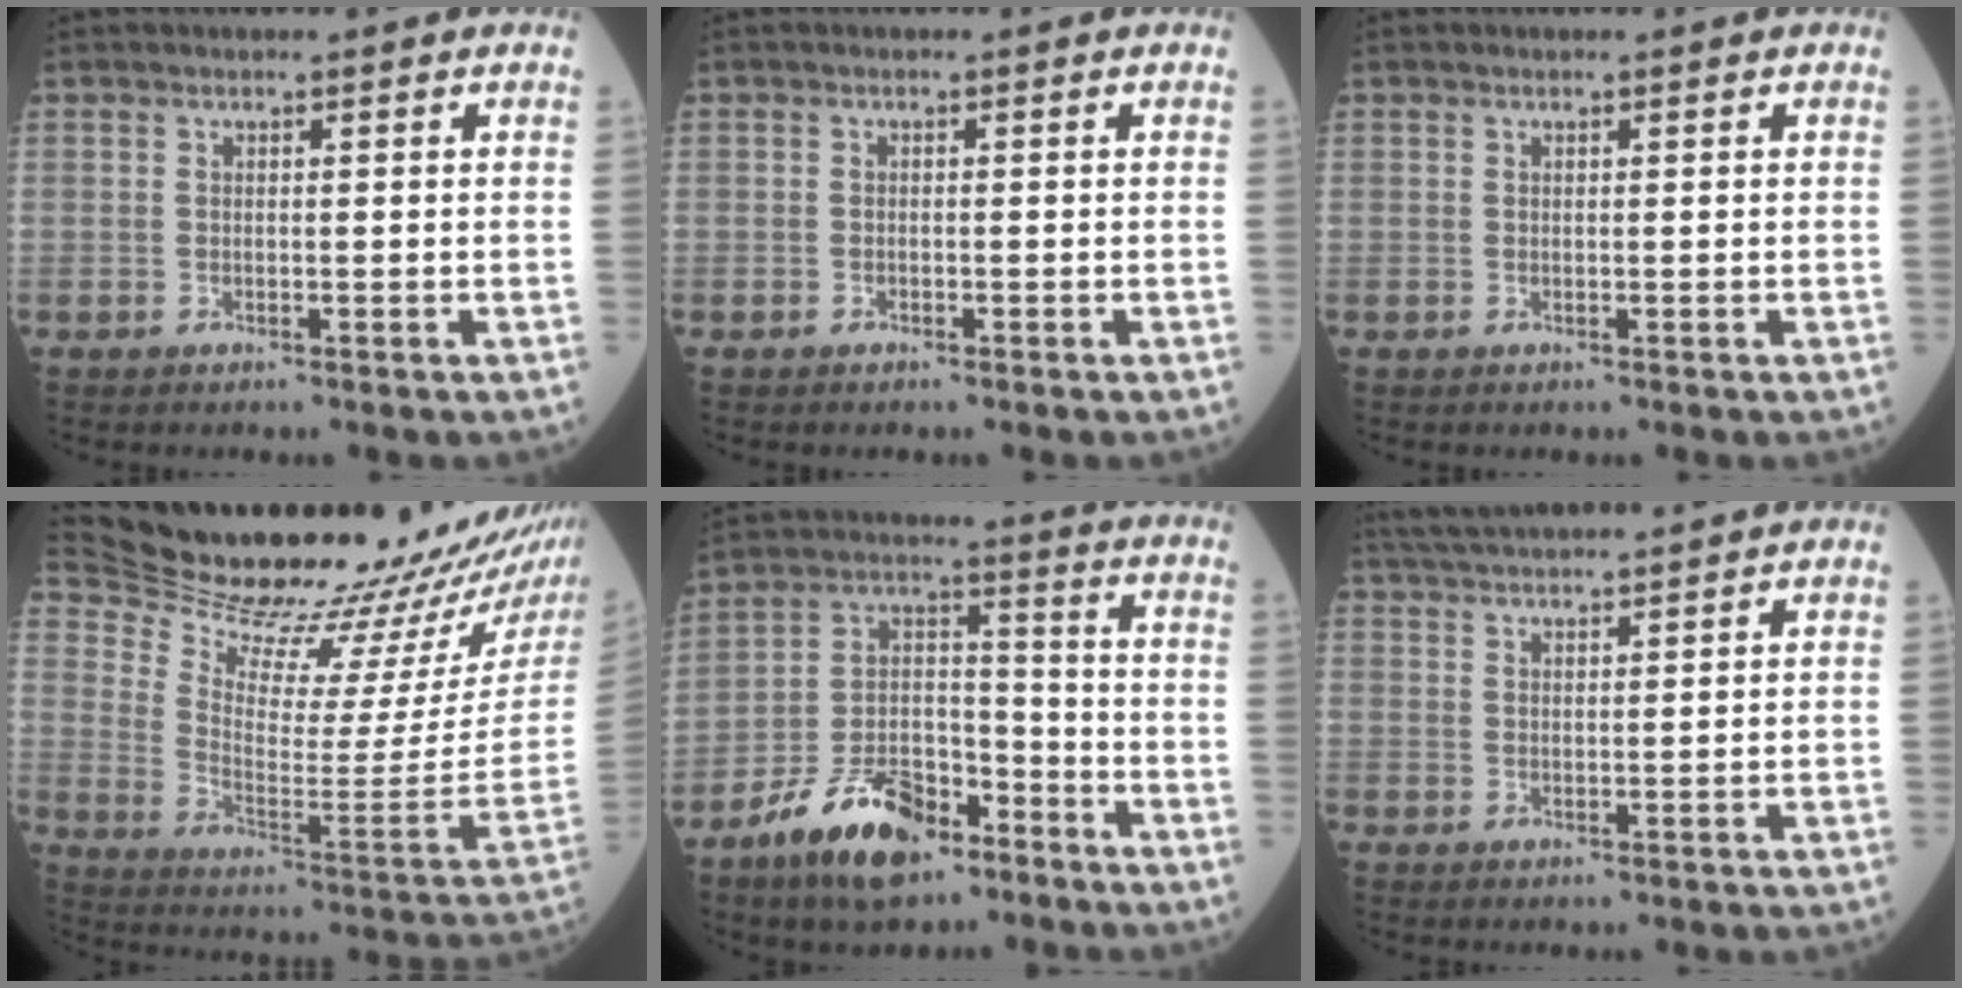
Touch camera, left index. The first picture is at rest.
{"total": 0.6, "force": [-0.5, 0.3, 0.1], "torque": [-0.006, -0.003, -0.013]}
{"total": 0.0}
{"total": 24.6, "force": [23.0, 1.3, 8.8], "torque": [-0.157, -0.121, 0.327]}
{"total": 12.8, "force": [-8.6, 5.7, 7.6], "torque": [-0.147, 0.001, -0.162]}
{"total": 10.2, "force": [9.5, -0.7, 3.7], "torque": [-0.070, 0.033, 0.146]}